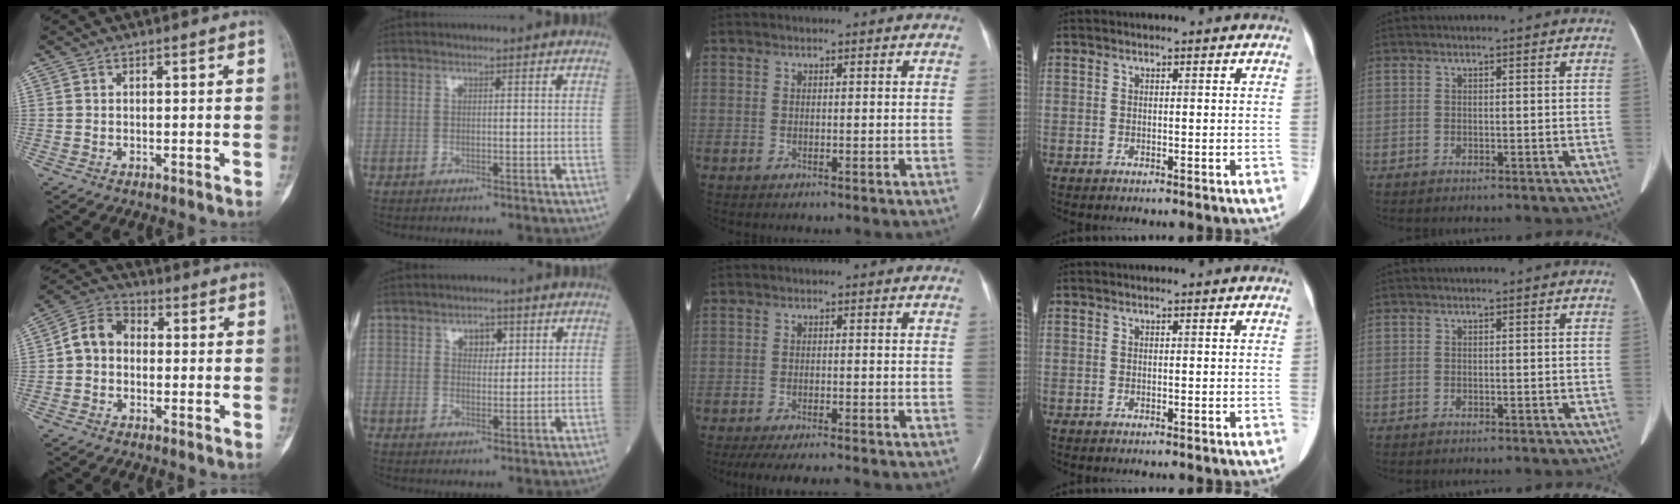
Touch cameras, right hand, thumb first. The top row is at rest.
{"thumb": {"total": 7.1, "force": [-0.3, 5.7, 4.2], "torque": [-0.061, 0.026, -0.022]}, "index": {"total": 3.1, "force": [1.5, 1.8, 2.1], "torque": [-0.027, 0.002, 0.023]}, "middle": {"total": 8.5, "force": [-7.4, 0.7, 4.1], "torque": [-0.057, -0.017, -0.110]}}